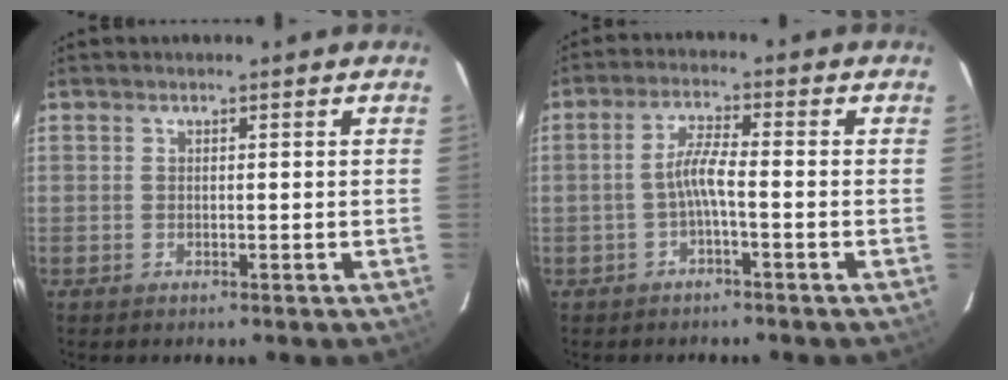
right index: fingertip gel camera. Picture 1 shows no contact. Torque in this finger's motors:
{"motor_torque": [0.75, -0.24, 0.35, 0.11]}